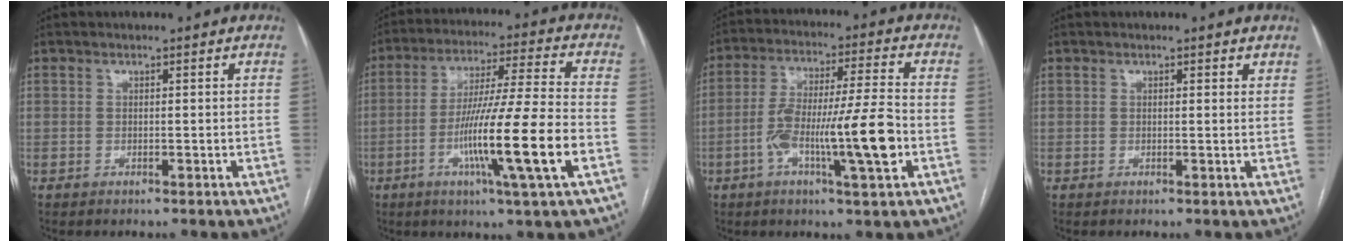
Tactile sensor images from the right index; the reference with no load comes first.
{"total": 16.2, "force": [-5.0, -1.2, 15.3], "torque": [-0.278, -0.012, -0.091]}
{"total": 13.8, "force": [-3.9, 0.7, 13.2], "torque": [-0.238, 0.006, -0.069]}
{"total": 1.2, "force": [0.9, 0.4, 0.7], "torque": [-0.010, -0.001, 0.006]}